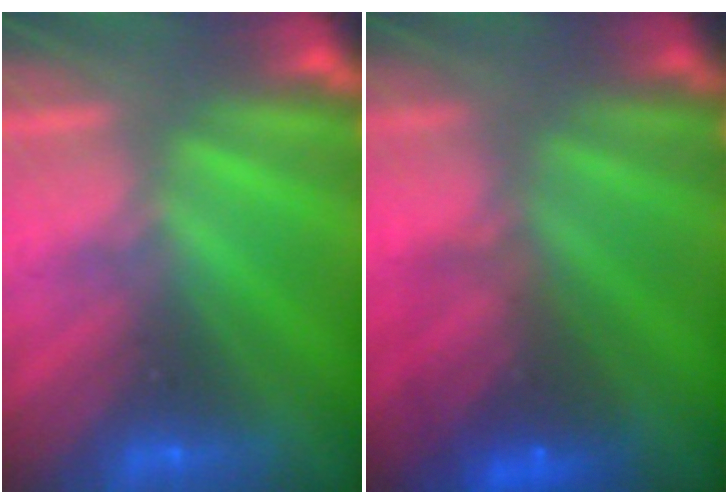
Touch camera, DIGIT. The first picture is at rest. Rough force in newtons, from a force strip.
{"total": 6.1}